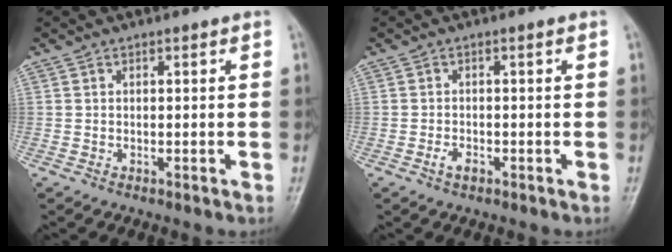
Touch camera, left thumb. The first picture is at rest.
{"total": 1.8, "force": [-0.9, 0.9, 1.2], "torque": [-0.021, 0.006, -0.016]}